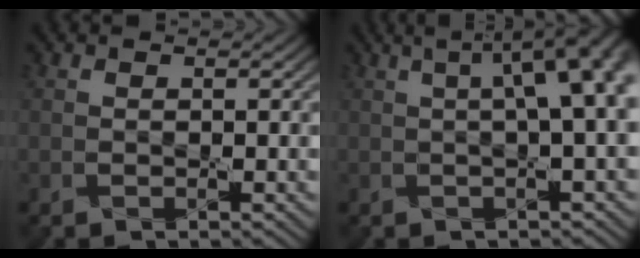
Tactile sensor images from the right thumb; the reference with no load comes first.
{"total": 11.2, "force": [2.1, 3.8, 10.4], "torque": [-0.096, 0.049, 0.013]}